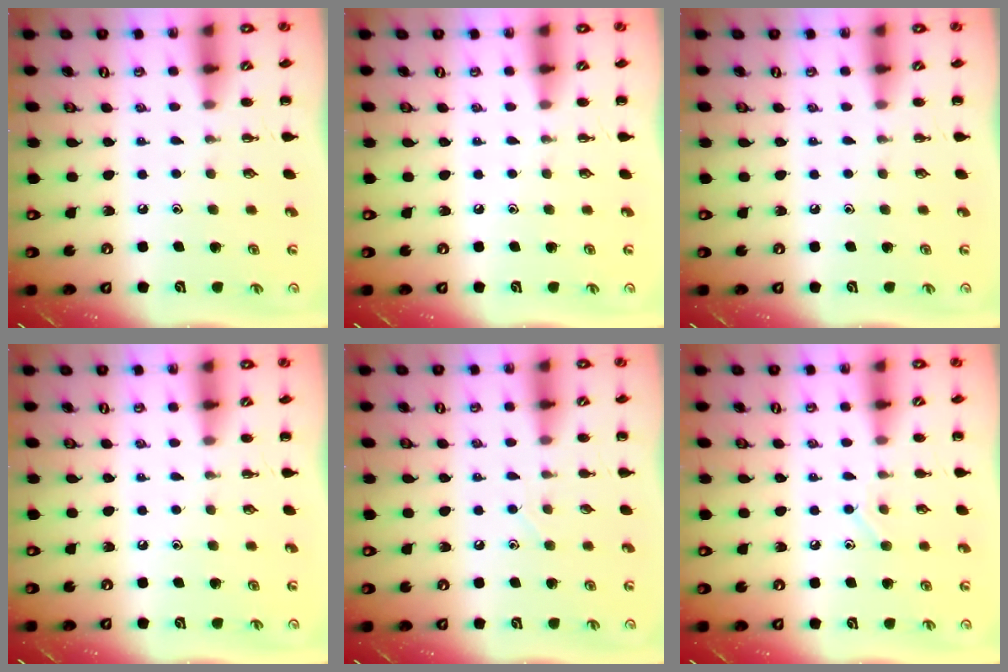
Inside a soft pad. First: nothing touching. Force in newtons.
{"total": 0.0}
{"total": 0.0}
{"total": 0.0}
{"total": 2.9, "press": 2.7, "slide": 0.9}
{"total": 7.0, "press": 6.9, "slide": 1.2}